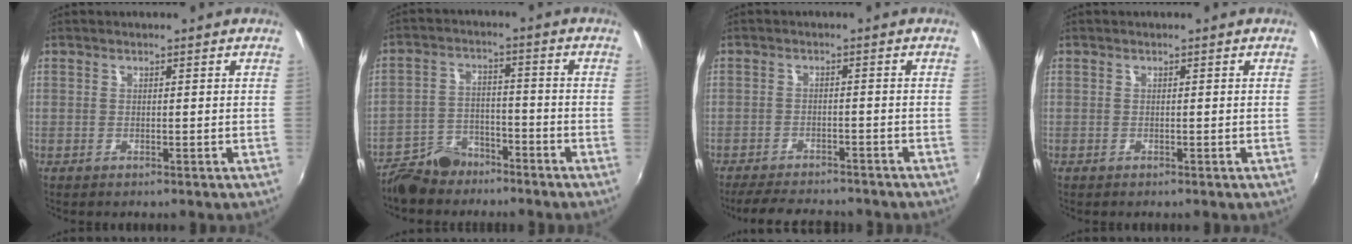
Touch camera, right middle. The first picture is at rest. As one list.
[{"total": 8.8, "force": [-7.3, 4.1, 2.6], "torque": [-0.075, 0.007, -0.126]}, {"total": 10.0, "force": [-8.9, 2.6, 3.9], "torque": [-0.095, -0.011, -0.130]}, {"total": 0.0}]